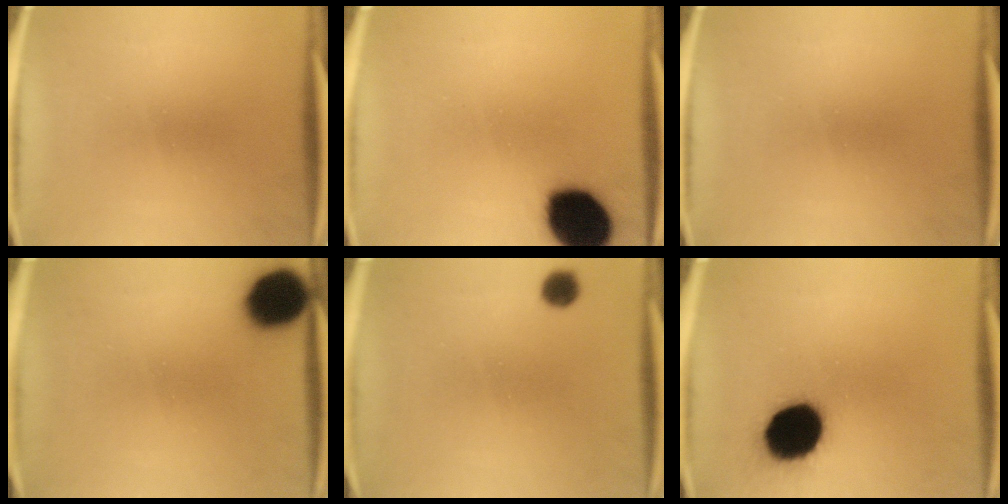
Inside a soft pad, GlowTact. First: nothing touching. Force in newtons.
{"total": 18.0}
{"total": 0.0}
{"total": 13.4}
{"total": 3.2}
{"total": 17.7}